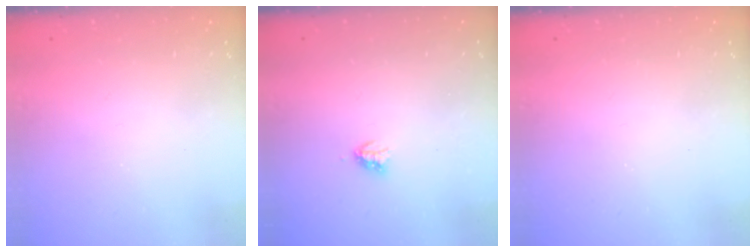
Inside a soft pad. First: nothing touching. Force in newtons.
{"total": 2.9, "press": 2.9, "slide": 0.5}
{"total": 0.0}